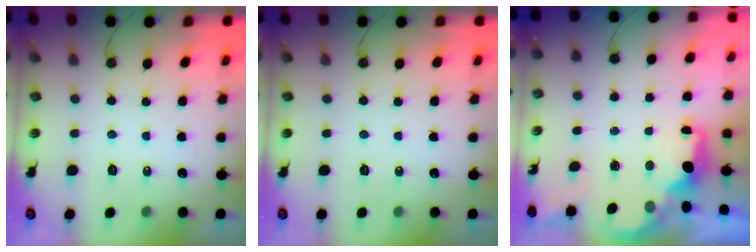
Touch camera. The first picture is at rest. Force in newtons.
{"total": 0.0}
{"total": 2.1, "press": 2.0, "slide": 0.8}